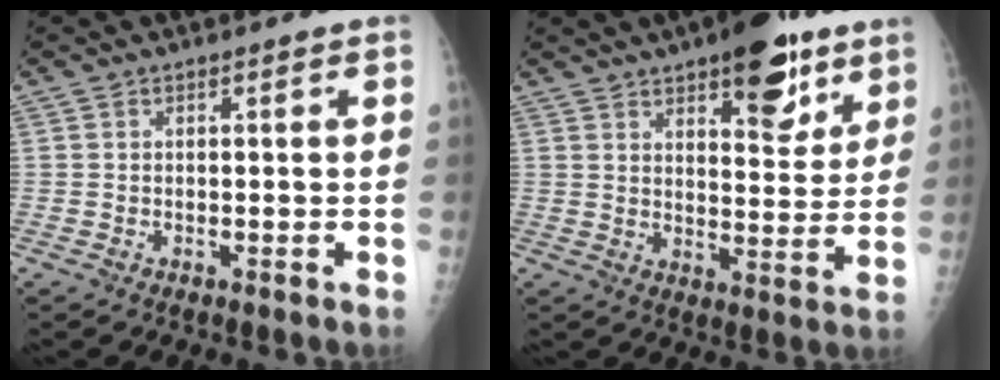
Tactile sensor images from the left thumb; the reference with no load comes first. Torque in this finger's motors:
{"motor_torque": [1.99, 0.81, 0.84, -0.83, 0.10]}